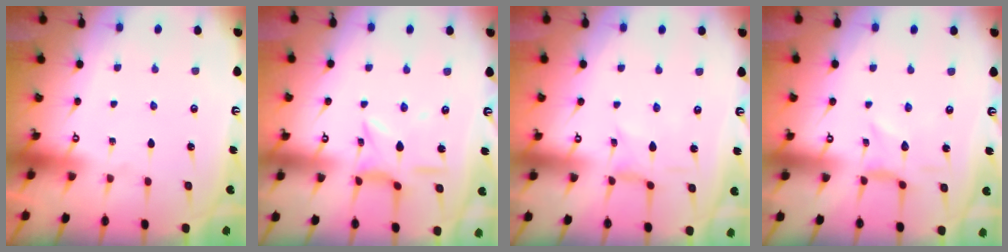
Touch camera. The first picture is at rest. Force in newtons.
{"total": 7.0, "press": 7.0, "slide": 0.4}
{"total": 0.8, "press": 0.8, "slide": 0.3}
{"total": 1.2, "press": 1.2, "slide": 0.1}